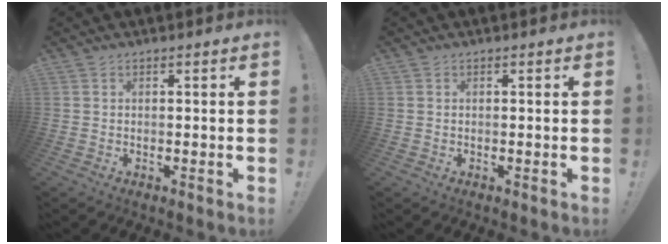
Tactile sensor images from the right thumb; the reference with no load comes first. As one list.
[{"total": 0.0}]